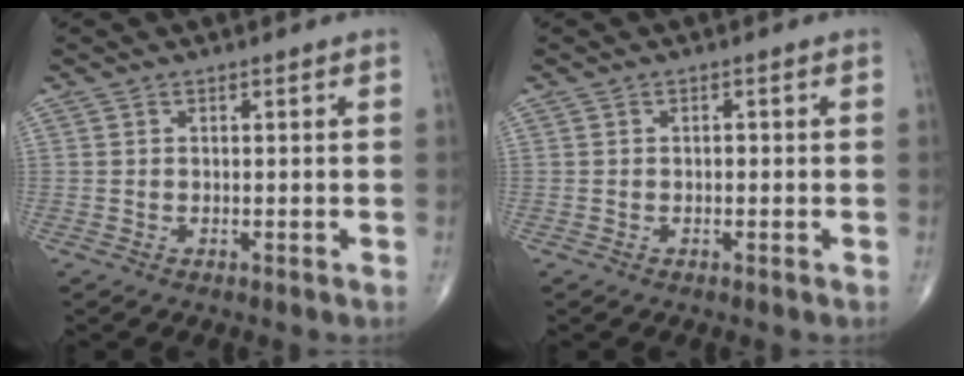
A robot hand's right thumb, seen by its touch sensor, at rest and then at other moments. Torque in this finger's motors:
{"motor_torque": [-0.03, -0.10, 0.36, 0.26, -0.01]}